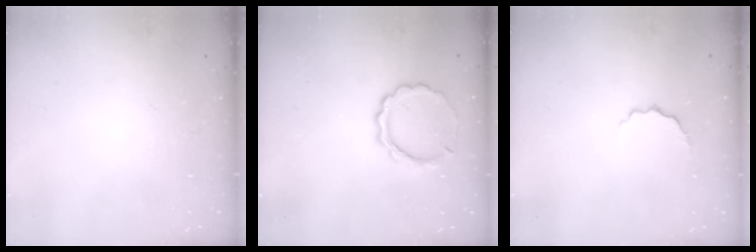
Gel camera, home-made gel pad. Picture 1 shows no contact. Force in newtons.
{"total": 8.1, "press": 8.0, "slide": 0.6}
{"total": 5.4, "press": 5.3, "slide": 1.0}